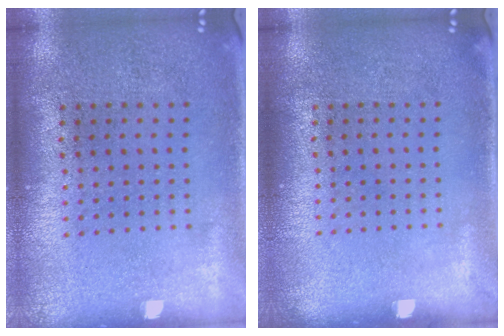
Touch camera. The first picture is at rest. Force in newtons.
{"total": 0.0}